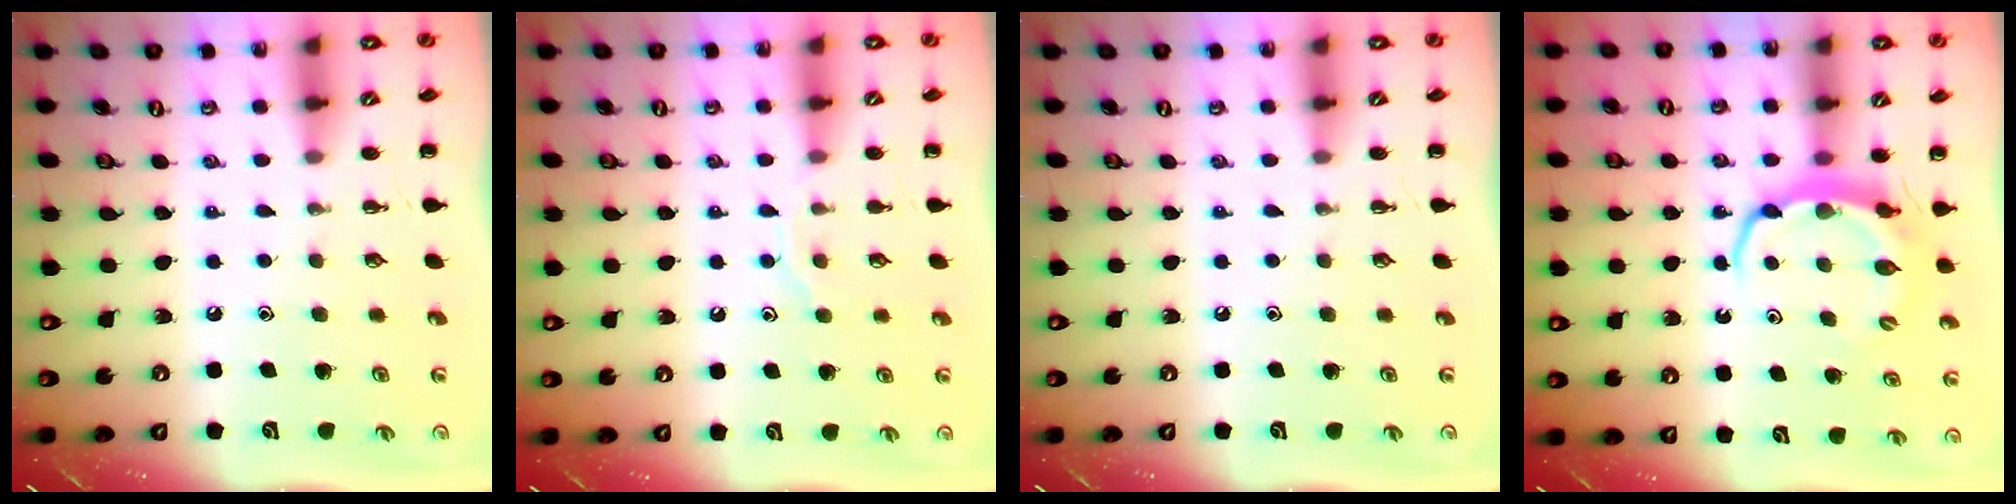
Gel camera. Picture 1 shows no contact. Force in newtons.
{"total": 7.0, "press": 7.0, "slide": 0.8}
{"total": 0.0}
{"total": 6.2, "press": 6.2, "slide": 0.3}